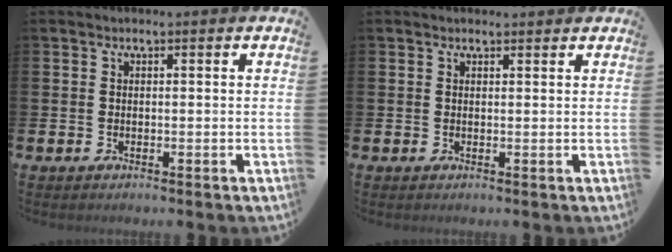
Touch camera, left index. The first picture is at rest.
{"total": 0.7, "force": [0.6, 0.2, 0.2], "torque": [0.006, -0.001, 0.009]}